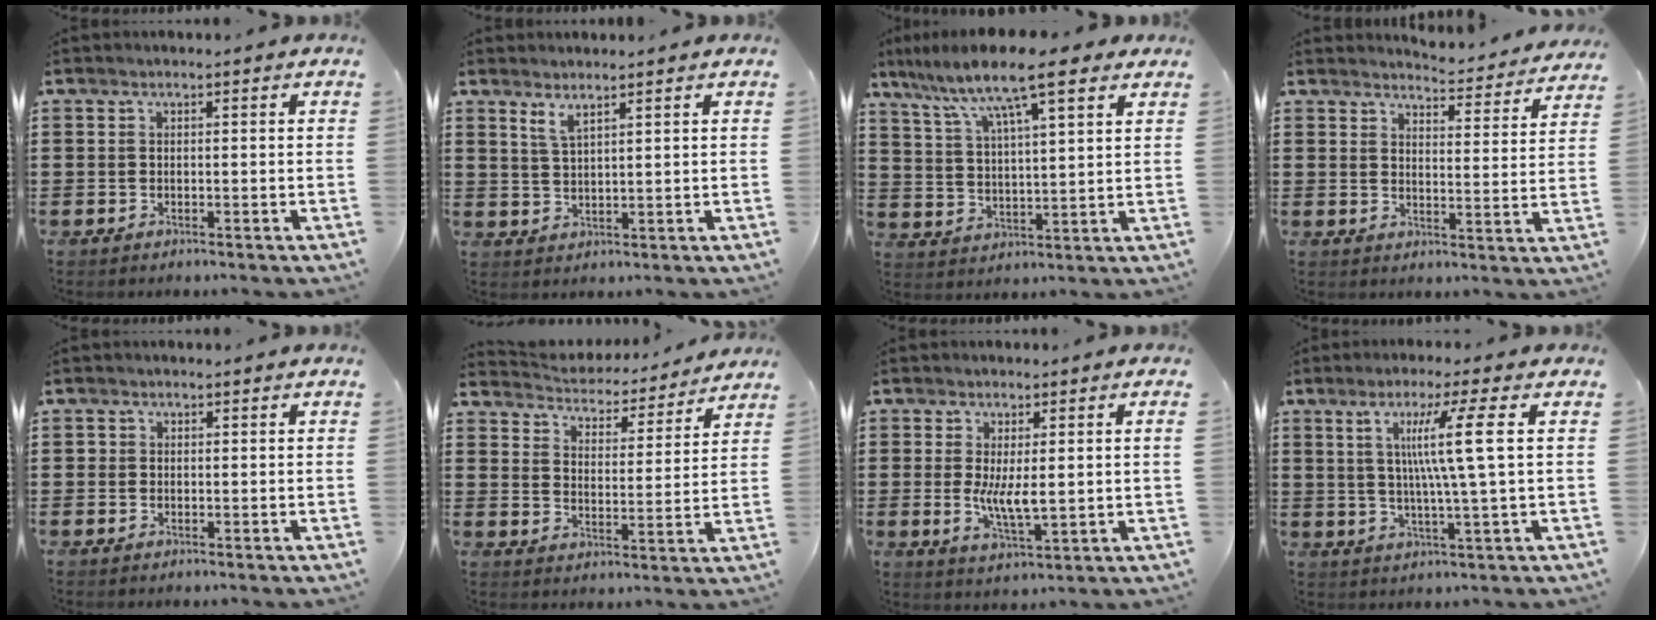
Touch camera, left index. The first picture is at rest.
{"total": 2.9, "force": [2.3, 0.4, 1.7], "torque": [-0.039, 0.002, 0.042]}
{"total": 10.2, "force": [7.5, 2.2, 6.5], "torque": [-0.143, -0.024, 0.126]}
{"total": 4.6, "force": [4.5, -0.1, 0.6], "torque": [-0.013, -0.037, 0.075]}
{"total": 0.8, "force": [0.2, 0.8, 0.0], "torque": [-0.002, 0.007, 0.004]}
{"total": 4.1, "force": [4.1, 0.2, 0.1], "torque": [-0.028, -0.034, 0.065]}
{"total": 5.0, "force": [0.3, 1.2, 4.9], "torque": [-0.091, -0.008, 0.000]}
{"total": 8.9, "force": [2.2, -0.7, 8.6], "torque": [-0.169, 0.002, 0.028]}